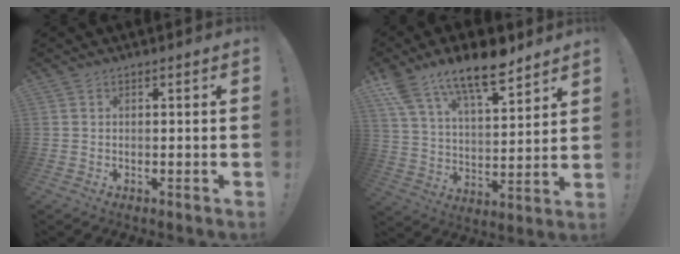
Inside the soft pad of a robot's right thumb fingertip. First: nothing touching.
{"total": 15.0, "force": [11.8, 5.4, 7.6], "torque": [-0.148, -0.075, 0.212]}